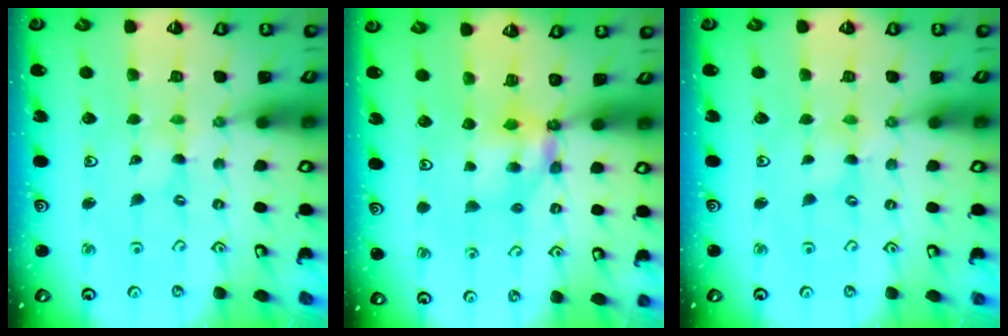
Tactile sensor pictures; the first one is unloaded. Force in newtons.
{"total": 6.2, "press": 6.2, "slide": 0.8}
{"total": 0.0}